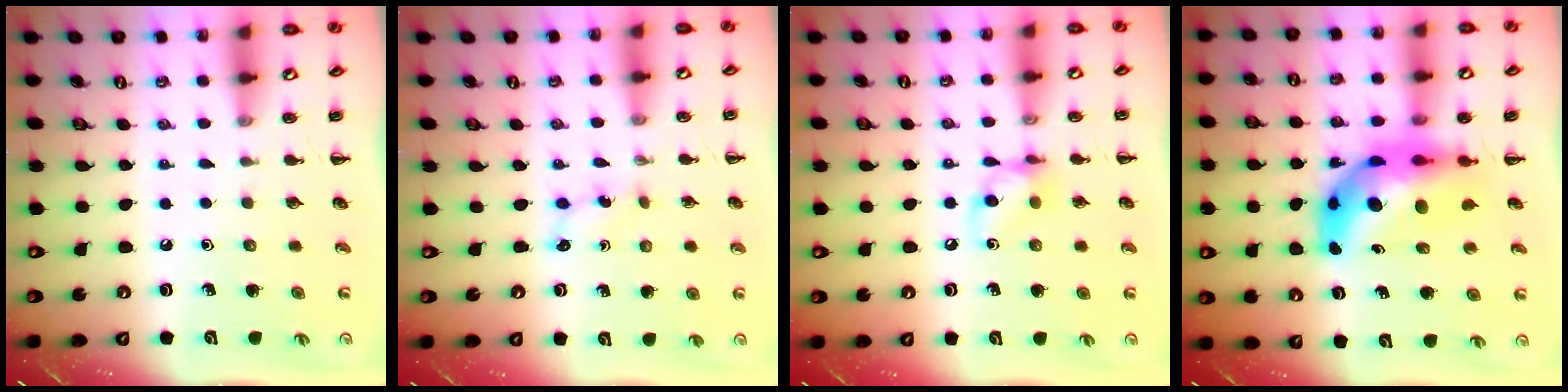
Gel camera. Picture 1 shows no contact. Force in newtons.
{"total": 2.8, "press": 2.6, "slide": 1.0}
{"total": 7.8, "press": 7.7, "slide": 0.9}
{"total": 12.6, "press": 11.9, "slide": 4.1}